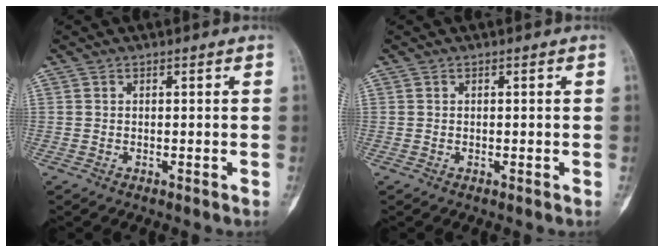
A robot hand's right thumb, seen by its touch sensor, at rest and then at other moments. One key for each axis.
{"total": 0.0}